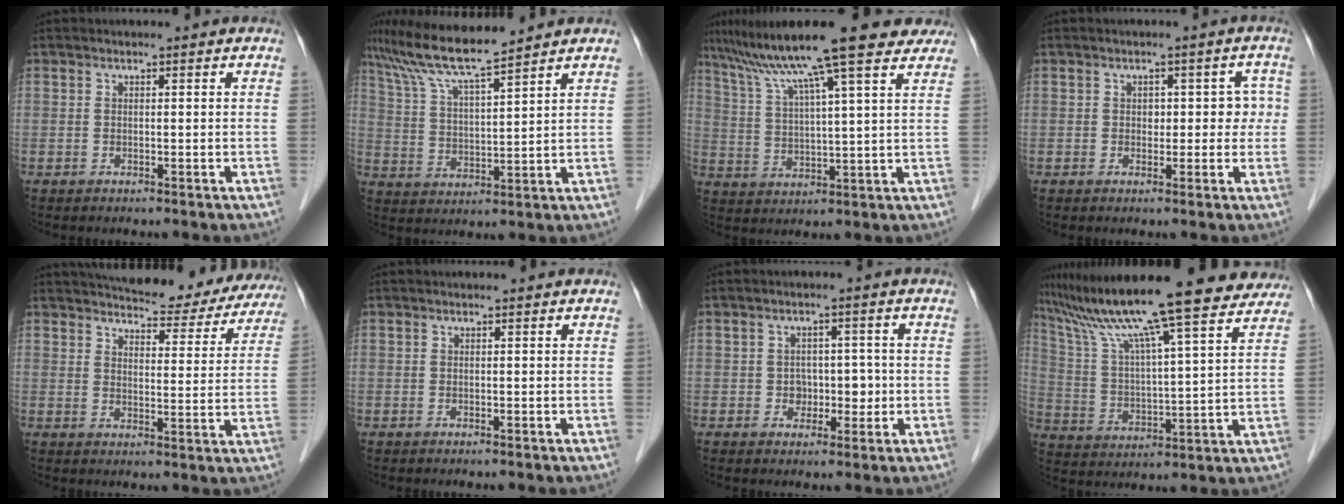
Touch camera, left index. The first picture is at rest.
{"total": 11.0, "force": [9.5, -0.6, 5.6], "torque": [-0.109, 0.023, 0.177]}
{"total": 18.7, "force": [15.0, 0.7, 11.1], "torque": [-0.179, 0.031, 0.221]}
{"total": 3.8, "force": [0.3, 2.8, 2.6], "torque": [-0.016, 0.025, 0.005]}
{"total": 20.7, "force": [18.8, 5.5, 6.6], "torque": [-0.087, -0.013, 0.223]}
{"total": 0.0}
{"total": 3.7, "force": [-0.5, 2.9, 2.2], "torque": [-0.022, 0.013, -0.003]}
{"total": 24.7, "force": [21.1, 0.8, 12.8], "torque": [-0.217, -0.001, 0.315]}